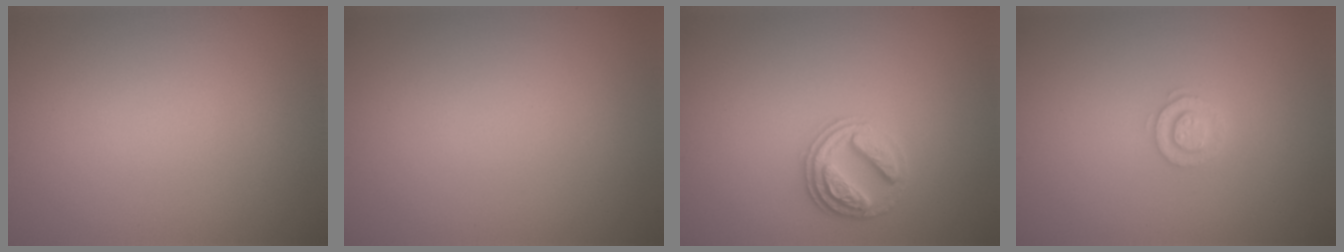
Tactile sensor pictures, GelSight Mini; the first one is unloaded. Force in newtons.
{"total": 0.0}
{"total": 2.9, "press": 2.8, "slide": 0.7}
{"total": 1.8, "press": 1.8, "slide": 0.4}